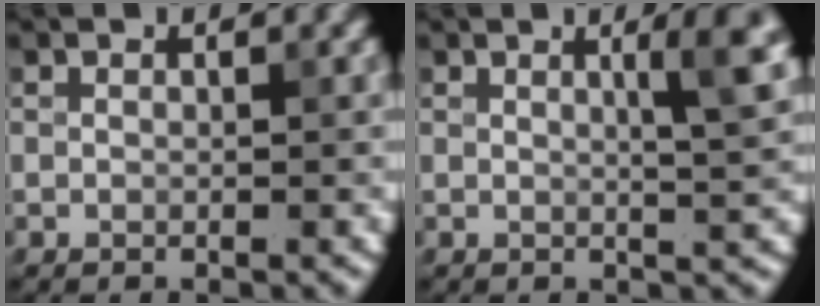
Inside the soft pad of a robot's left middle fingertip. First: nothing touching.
{"total": 3.1, "force": [1.1, 0.3, 2.9], "torque": [-0.039, 0.004, 0.019]}